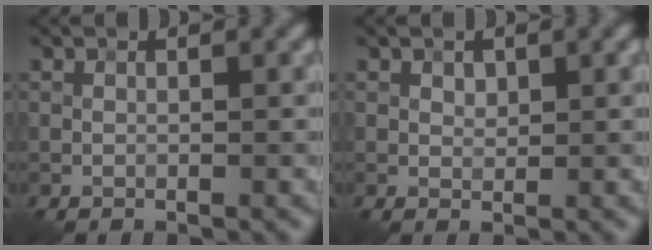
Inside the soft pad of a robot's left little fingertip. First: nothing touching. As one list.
[{"total": 1.0, "force": [0.5, 0.7, 0.5], "torque": [-0.008, -0.002, 0.010]}]